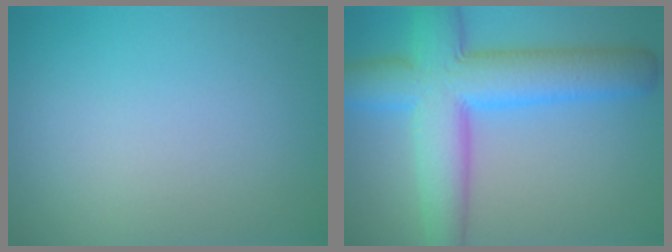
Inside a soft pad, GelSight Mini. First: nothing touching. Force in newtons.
{"total": 10.1, "press": 10.1, "slide": 0.3}